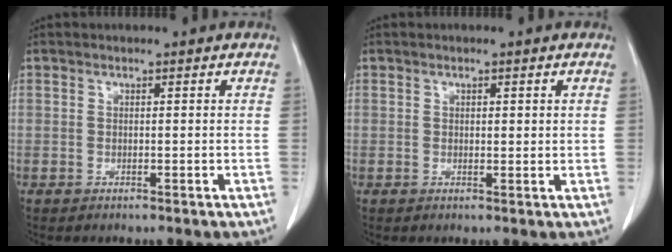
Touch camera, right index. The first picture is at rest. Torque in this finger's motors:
{"motor_torque": [-0.03, 0.00, -0.04, -0.01]}